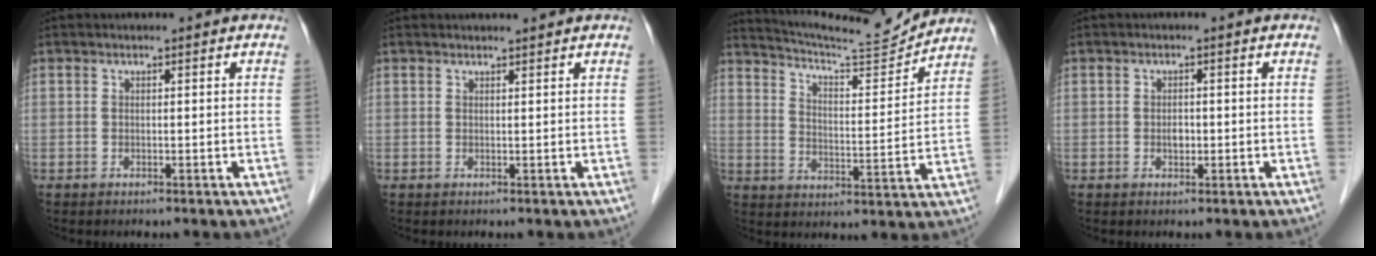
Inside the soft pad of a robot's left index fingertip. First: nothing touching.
{"total": 1.7, "force": [1.6, -0.1, 0.2], "torque": [-0.005, 0.006, 0.027]}
{"total": 13.0, "force": [12.8, -0.9, 2.3], "torque": [-0.047, -0.019, 0.196]}
{"total": 1.2, "force": [-0.1, 0.8, 0.9], "torque": [-0.017, 0.001, -0.001]}